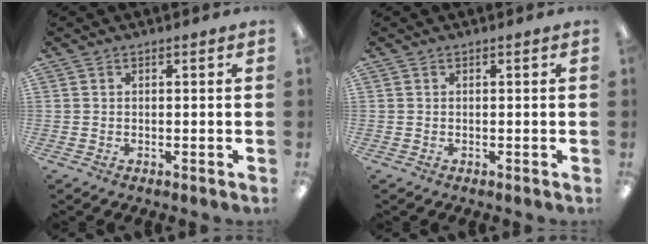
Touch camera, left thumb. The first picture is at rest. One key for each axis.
{"total": 0.0}